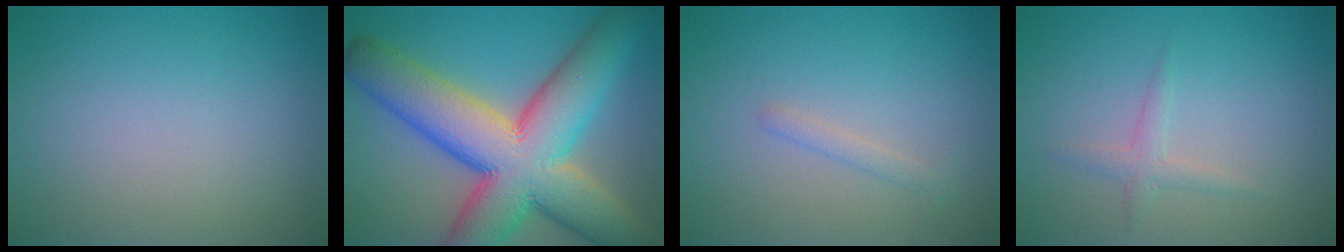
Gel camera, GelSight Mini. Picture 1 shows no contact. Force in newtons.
{"total": 15.3, "press": 15.2, "slide": 0.9}
{"total": 1.1, "press": 1.1, "slide": 0.0}
{"total": 1.3, "press": 1.3, "slide": 0.1}